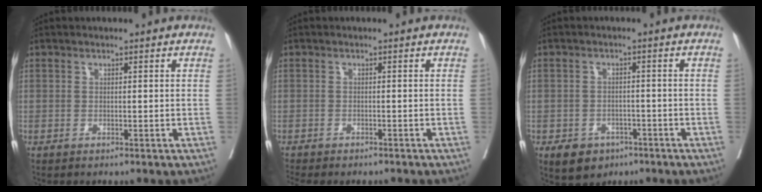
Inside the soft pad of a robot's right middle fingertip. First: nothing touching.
{"total": 5.8, "force": [-5.3, 1.2, 2.2], "torque": [-0.025, -0.002, -0.073]}
{"total": 5.3, "force": [-3.1, 3.9, 1.8], "torque": [-0.026, 0.003, -0.040]}